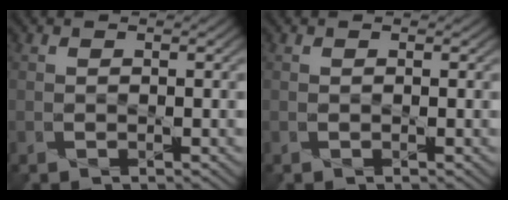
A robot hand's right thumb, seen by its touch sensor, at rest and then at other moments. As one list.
[{"total": 0.0}]